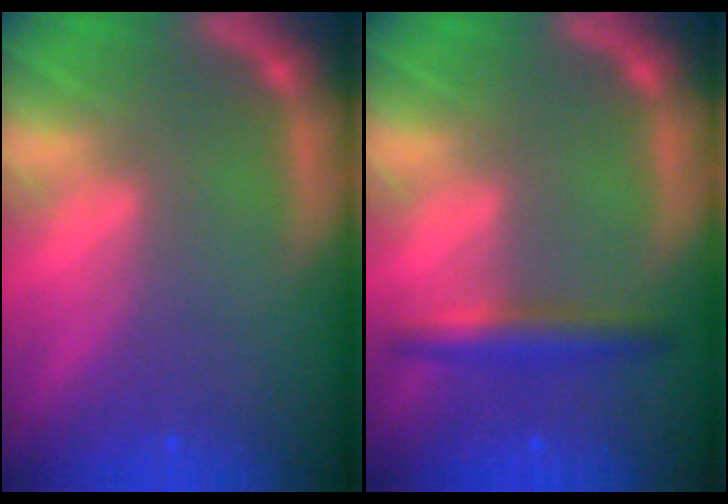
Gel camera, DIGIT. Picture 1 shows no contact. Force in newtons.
{"total": 3.0}